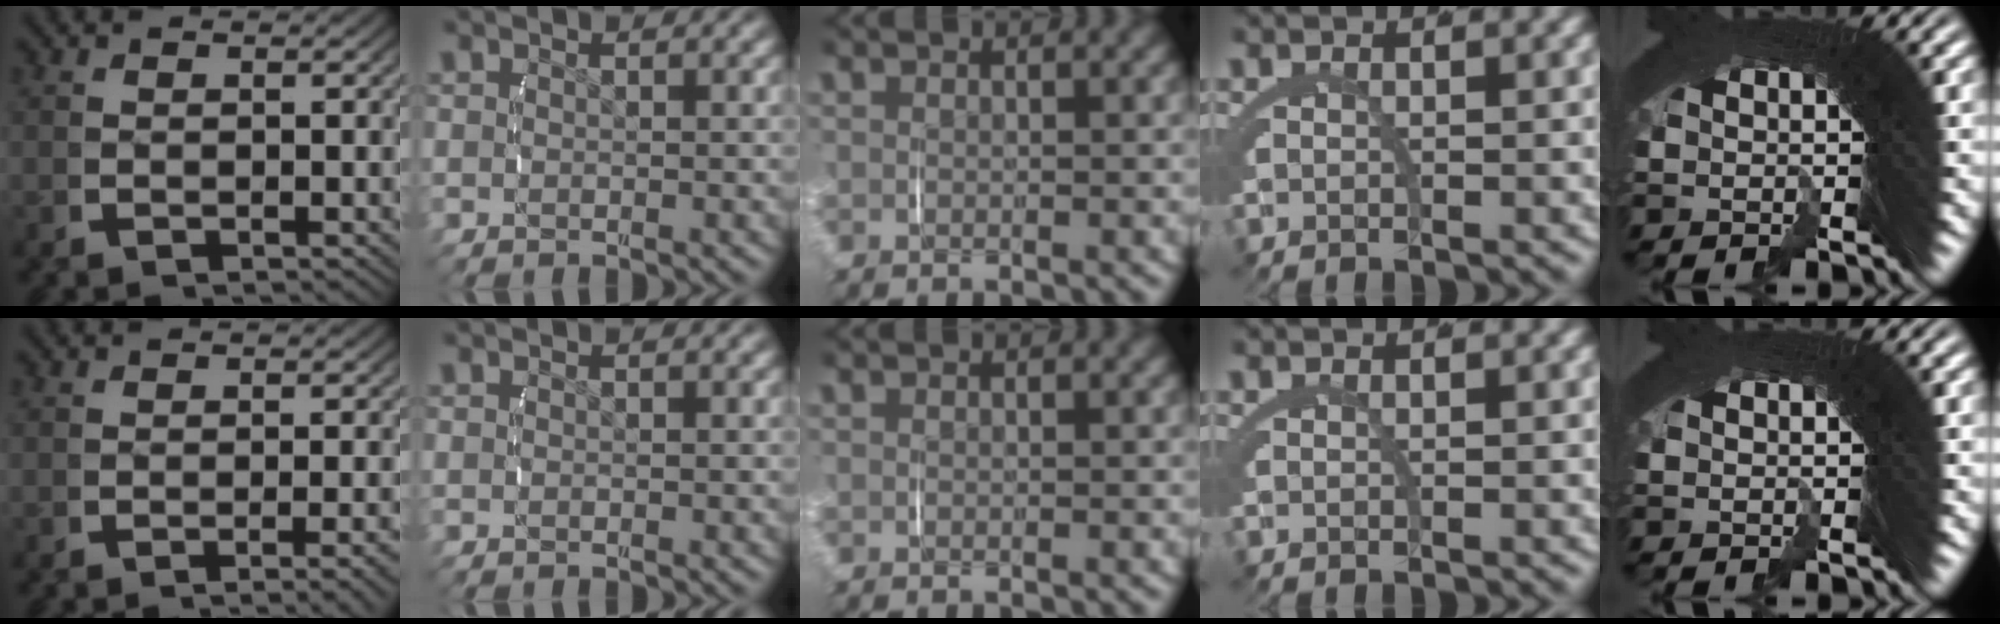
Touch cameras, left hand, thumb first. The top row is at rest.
{"thumb": {"total": 2.2, "force": [-1.2, 0.1, 1.9], "torque": [-0.028, 0.005, -0.022]}}